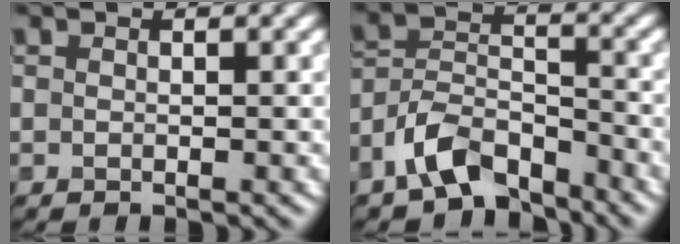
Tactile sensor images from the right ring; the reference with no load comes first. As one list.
[{"total": 5.7, "force": [-5.0, 2.2, 1.7], "torque": [-0.043, 0.006, -0.085]}]